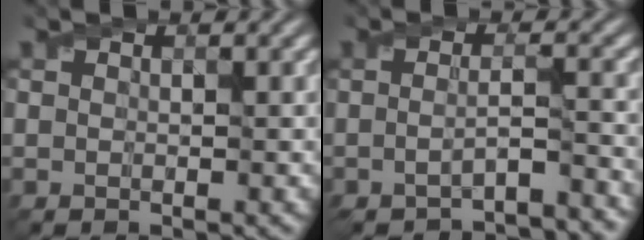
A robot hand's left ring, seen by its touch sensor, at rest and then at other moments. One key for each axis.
{"total": 4.5, "fx": -3.4, "fy": 0.7, "fz": 2.8, "tx": -0.044, "ty": -0.008, "tz": -0.054}